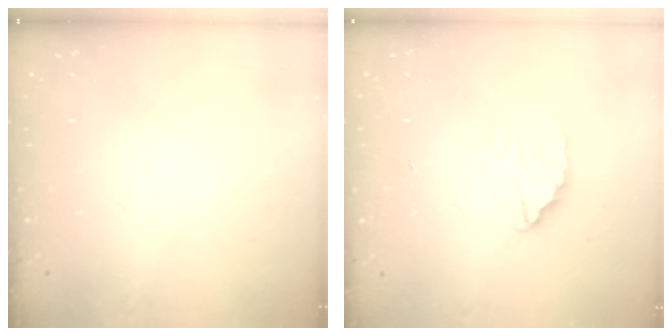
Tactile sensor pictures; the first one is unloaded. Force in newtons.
{"total": 2.7, "press": 2.7, "slide": 0.1}